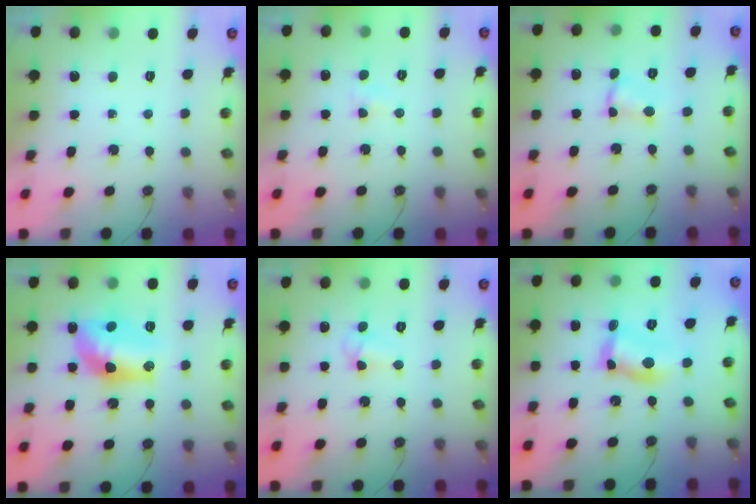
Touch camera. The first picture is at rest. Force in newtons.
{"total": 2.9, "press": 2.9, "slide": 0.4}
{"total": 2.0, "press": 2.0, "slide": 0.0}
{"total": 13.0, "press": 13.0, "slide": 1.0}
{"total": 3.6, "press": 3.6, "slide": 0.0}
{"total": 8.1, "press": 8.1, "slide": 0.6}